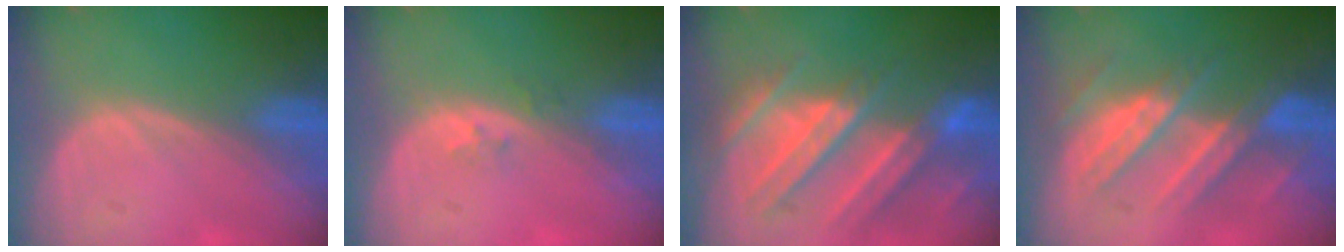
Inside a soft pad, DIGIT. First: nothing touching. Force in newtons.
{"total": 1.6, "press": 1.2, "slide": 1.0}
{"total": 10.7, "press": 9.6, "slide": 4.6}
{"total": 8.3, "press": 8.1, "slide": 1.7}